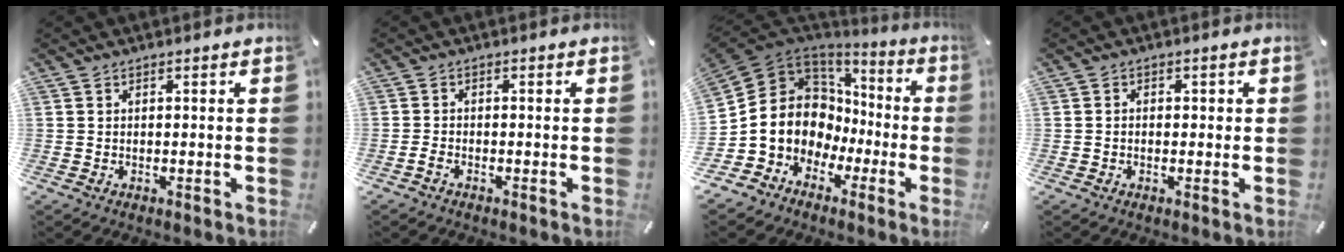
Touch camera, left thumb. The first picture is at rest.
{"total": 1.5, "force": [-1.0, 0.7, 0.9], "torque": [-0.017, 0.003, -0.019]}
{"total": 10.9, "force": [-0.5, 10.5, 2.7], "torque": [-0.073, -0.038, 0.000]}
{"total": 1.6, "force": [-0.6, 1.3, 0.6], "torque": [-0.013, 0.006, -0.015]}